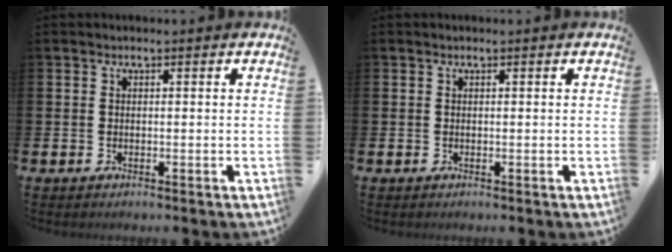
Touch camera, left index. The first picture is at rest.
{"total": 0.0}